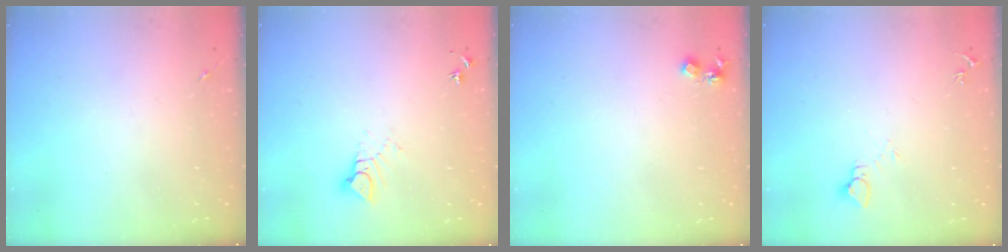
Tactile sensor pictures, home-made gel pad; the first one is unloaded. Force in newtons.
{"total": 6.3, "press": 6.3, "slide": 0.1}
{"total": 4.8, "press": 4.7, "slide": 0.7}
{"total": 3.7, "press": 3.7, "slide": 0.3}